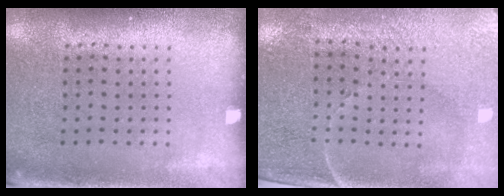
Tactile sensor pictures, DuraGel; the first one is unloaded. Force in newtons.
{"total": 3.3, "press": 3.1, "slide": 1.1}